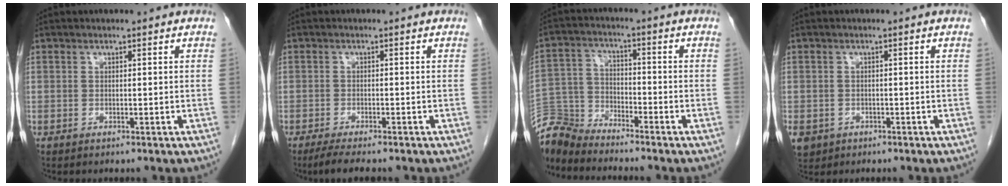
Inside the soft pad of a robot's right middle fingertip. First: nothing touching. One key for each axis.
{"total": 4.5, "fx": -3.7, "fy": 0.5, "fz": 2.6, "tx": -0.044, "ty": -0.012, "tz": -0.056}
{"total": 7.6, "fx": -7.6, "fy": 0.4, "fz": -0.1, "tx": -0.007, "ty": 0.003, "tz": -0.154}
{"total": 5.3, "fx": -2.6, "fy": 4.4, "fz": 1.4, "tx": -0.038, "ty": -0.002, "tz": -0.038}